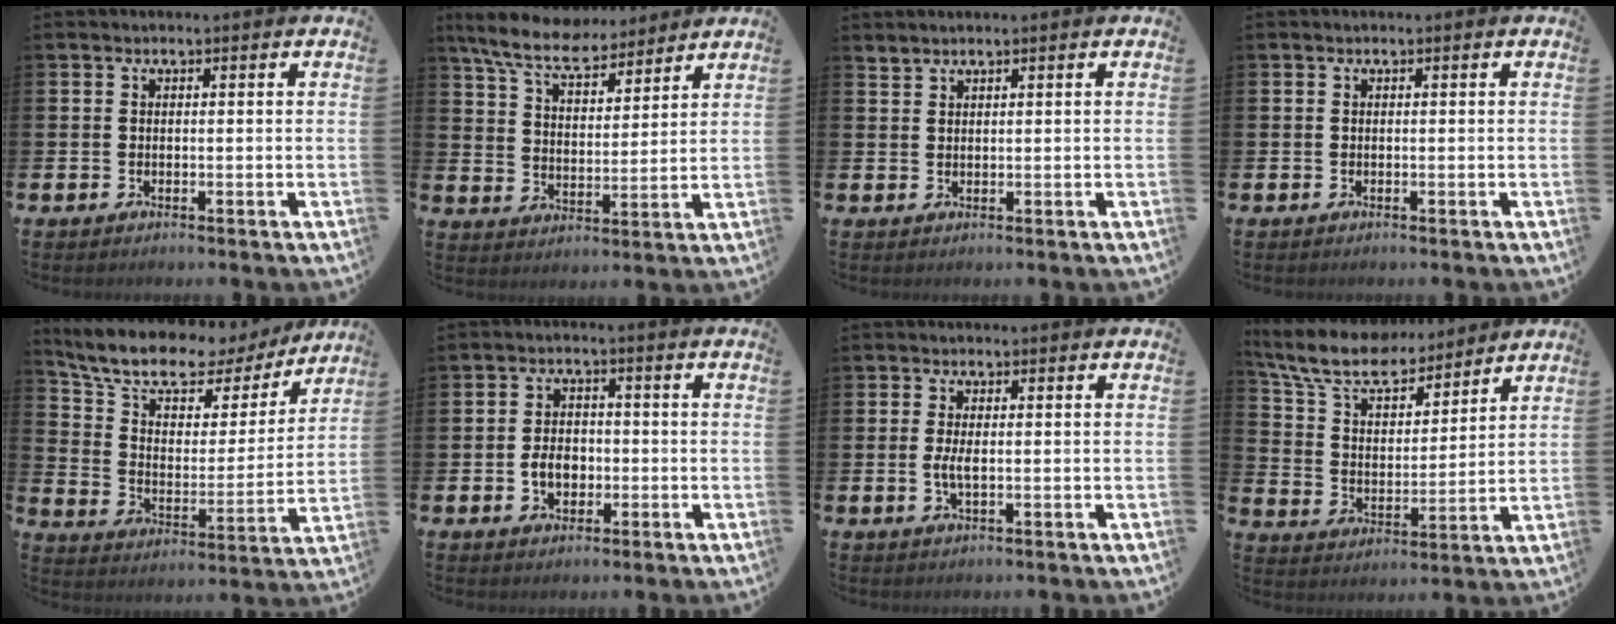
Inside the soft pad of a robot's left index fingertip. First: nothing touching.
{"total": 8.2, "force": [7.5, 1.9, 2.8], "torque": [-0.090, -0.033, 0.137]}
{"total": 1.4, "force": [1.4, 0.1, 0.0], "torque": [0.004, -0.002, 0.025]}
{"total": 0.0}
{"total": 11.2, "force": [9.4, 4.3, 4.3], "torque": [-0.124, -0.056, 0.161]}
{"total": 3.9, "force": [-1.1, 2.8, 2.4], "torque": [-0.032, -0.001, -0.026]}
{"total": 2.0, "force": [-0.3, 0.7, 1.8], "torque": [-0.034, 0.000, -0.006]}
{"total": 9.7, "force": [8.6, 3.0, 3.1], "torque": [-0.110, -0.050, 0.155]}